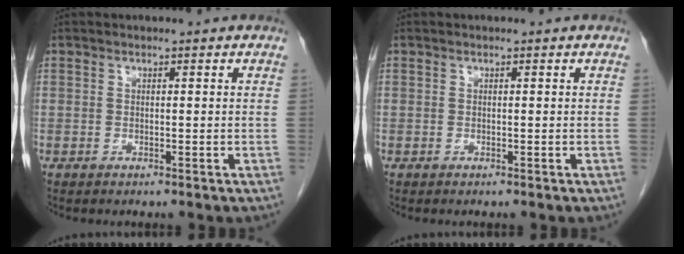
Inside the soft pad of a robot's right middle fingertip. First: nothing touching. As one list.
[{"total": 0.0}]